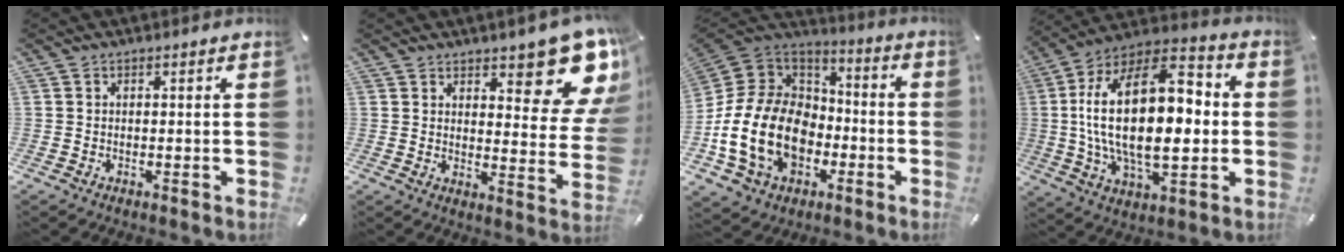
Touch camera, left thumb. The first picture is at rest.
{"total": 13.9, "force": [10.0, 5.2, 8.1], "torque": [-0.078, -0.094, 0.171]}
{"total": 20.9, "force": [-6.4, 15.4, 12.6], "torque": [-0.289, 0.026, -0.103]}
{"total": 27.3, "force": [0.6, 15.1, 22.7], "torque": [-0.439, -0.005, 0.003]}